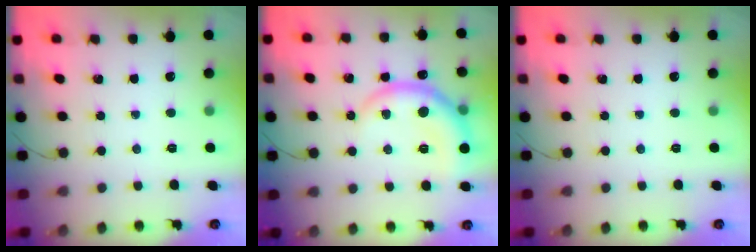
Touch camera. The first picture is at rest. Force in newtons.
{"total": 12.2, "press": 12.2, "slide": 0.5}
{"total": 0.0}